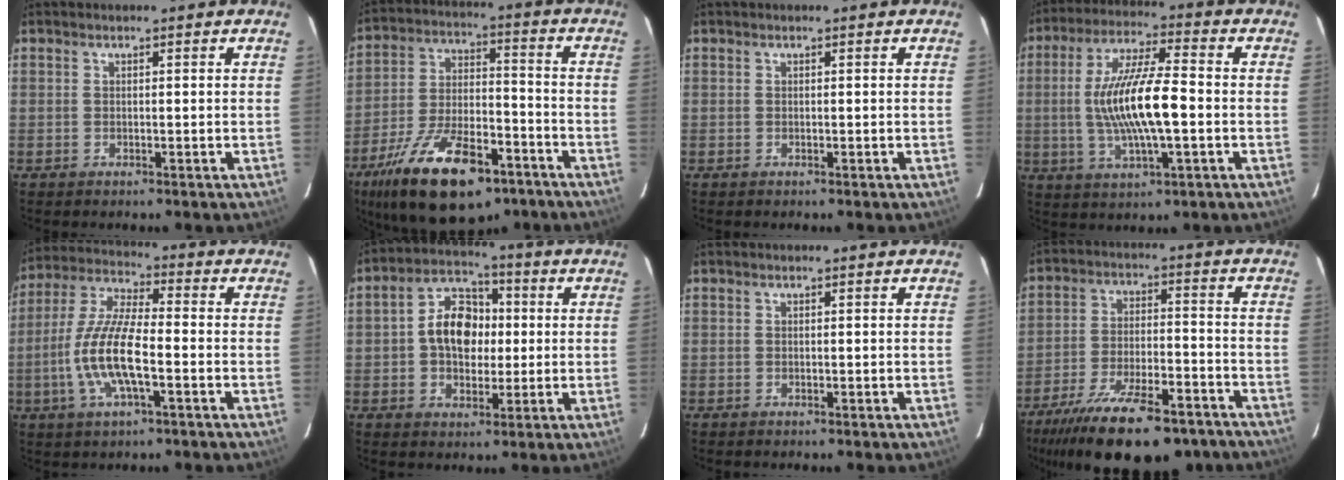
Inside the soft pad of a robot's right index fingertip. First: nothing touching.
{"total": 22.2, "force": [-13.9, 9.4, 14.6], "torque": [-0.274, -0.021, -0.220]}
{"total": 0.0}
{"total": 14.4, "force": [-1.4, 3.2, 14.0], "torque": [-0.269, 0.001, -0.024]}
{"total": 12.9, "force": [-3.5, 3.4, 11.9], "torque": [-0.251, -0.001, -0.070]}
{"total": 9.9, "force": [0.3, 7.1, 6.8], "torque": [-0.128, 0.030, 0.005]}
{"total": 0.0}
{"total": 23.6, "force": [-18.0, 7.7, 13.3], "torque": [-0.250, -0.039, -0.266]}